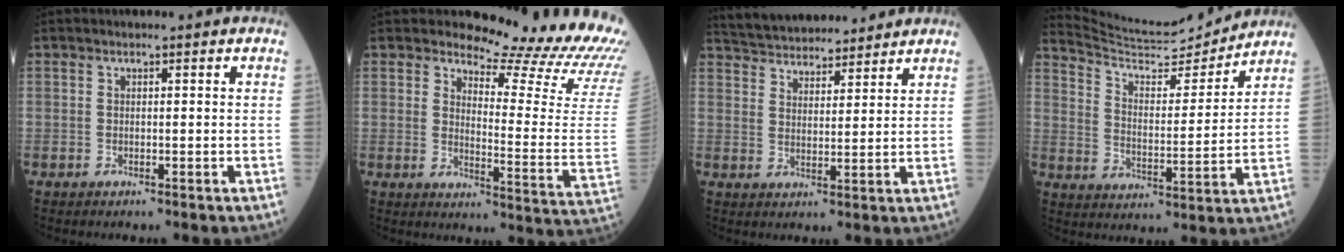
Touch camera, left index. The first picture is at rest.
{"total": 17.0, "force": [16.6, 0.6, 3.8], "torque": [-0.047, -0.152, 0.172]}
{"total": 13.3, "force": [12.5, 2.6, 3.5], "torque": [-0.063, 0.029, 0.199]}
{"total": 13.5, "force": [13.4, -0.1, 1.8], "torque": [-0.045, -0.009, 0.214]}